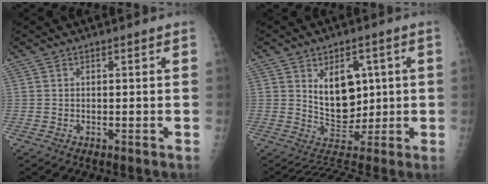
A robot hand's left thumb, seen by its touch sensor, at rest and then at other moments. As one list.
[{"total": 9.4, "force": [1.3, 6.8, 6.3], "torque": [-0.054, -0.008, 0.036]}]